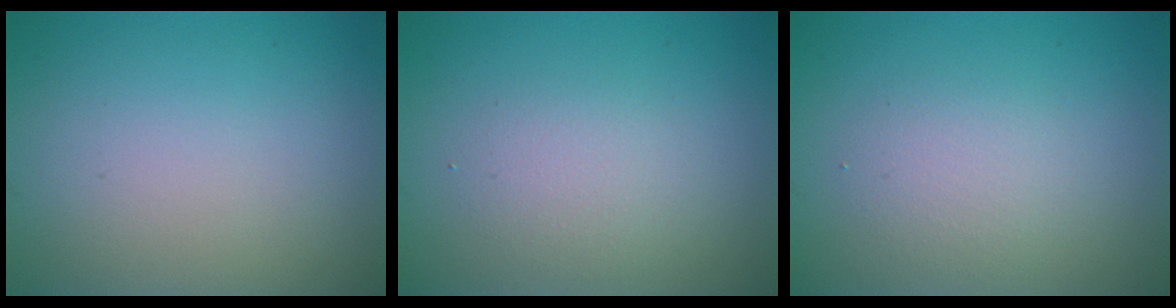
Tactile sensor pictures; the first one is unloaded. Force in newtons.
{"total": 2.1, "press": 2.1, "slide": 0.2}
{"total": 2.2, "press": 2.2, "slide": 0.1}